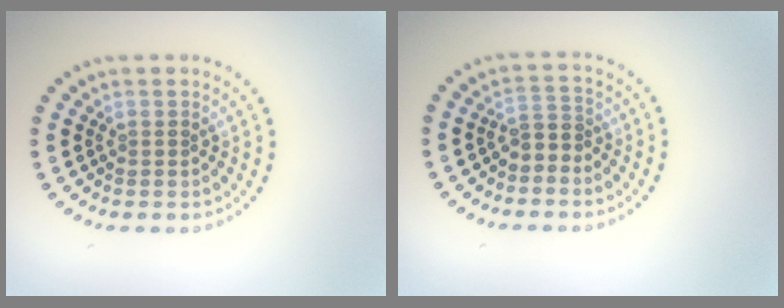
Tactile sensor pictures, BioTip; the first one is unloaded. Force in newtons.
{"total": 1.9, "press": 1.6, "slide": 1.0}